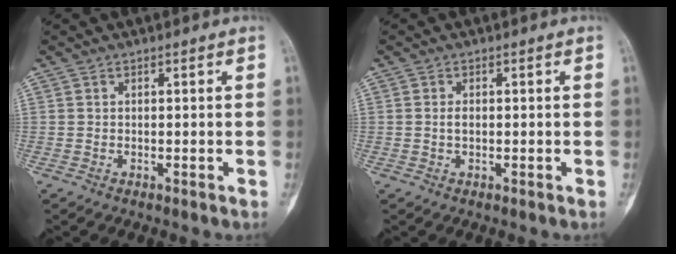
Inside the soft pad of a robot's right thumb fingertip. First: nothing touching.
{"total": 1.2, "force": [0.0, 0.7, 1.0], "torque": [-0.015, 0.001, 0.000]}